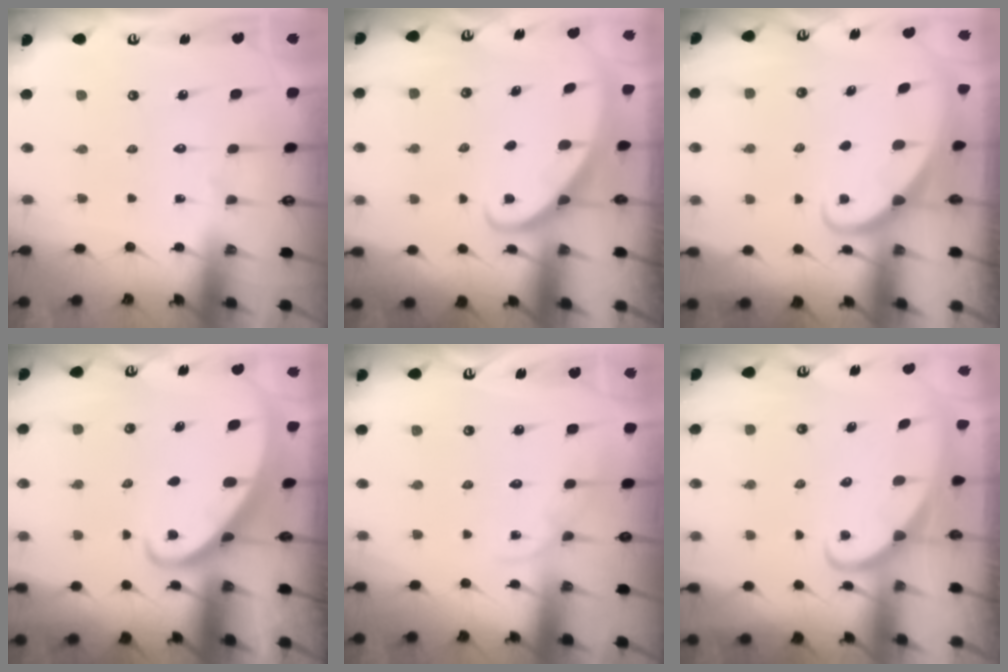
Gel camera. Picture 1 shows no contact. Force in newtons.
{"total": 2.7, "press": 2.7, "slide": 0.1}
{"total": 1.8, "press": 1.8, "slide": 0.0}
{"total": 3.0, "press": 3.0, "slide": 0.3}
{"total": 3.3, "press": 3.3, "slide": 0.3}
{"total": 2.2, "press": 2.2, "slide": 0.1}